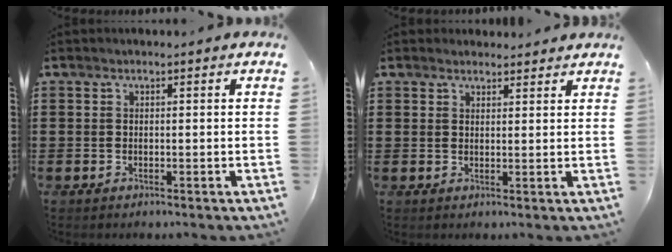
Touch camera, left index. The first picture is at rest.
{"total": 1.8, "force": [1.7, 0.5, 0.1], "torque": [-0.005, 0.004, 0.034]}